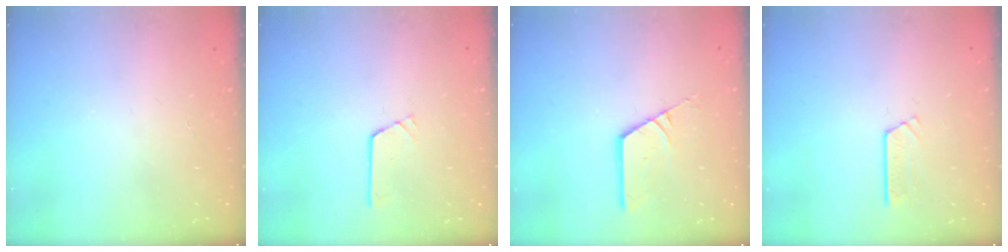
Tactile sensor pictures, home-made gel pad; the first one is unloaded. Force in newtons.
{"total": 2.6, "press": 2.6, "slide": 0.2}
{"total": 5.3, "press": 5.2, "slide": 0.5}
{"total": 2.5, "press": 2.5, "slide": 0.2}